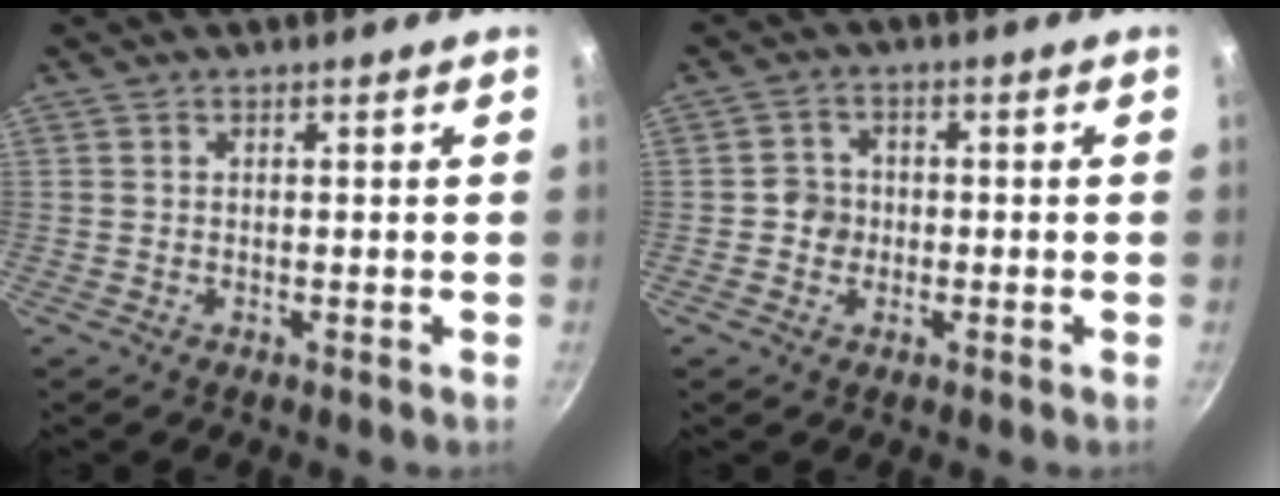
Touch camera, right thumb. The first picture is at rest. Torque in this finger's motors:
{"motor_torque": [-0.15, 1.08, -0.22, 0.16, 0.08]}